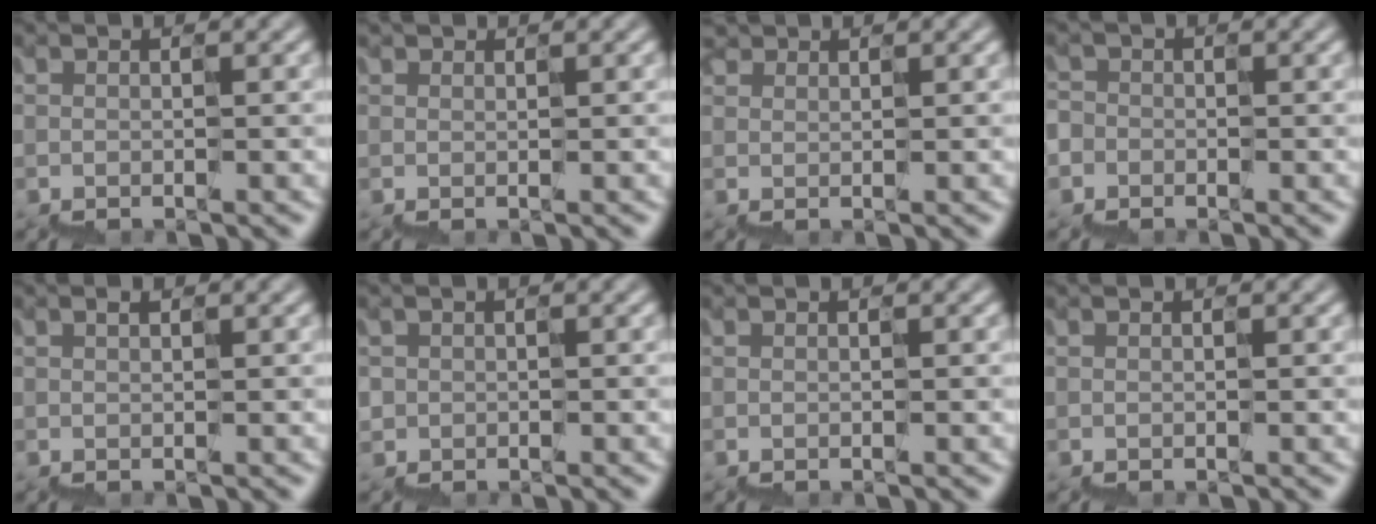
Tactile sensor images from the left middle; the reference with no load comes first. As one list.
[{"total": 0.0}, {"total": 1.2, "force": [0.3, 0.8, 0.9], "torque": [-0.011, 0.008, 0.003]}, {"total": 1.8, "force": [-1.2, 1.2, -0.3], "torque": [0.013, 0.008, -0.028]}, {"total": 0.5, "force": [0.4, 0.0, 0.3], "torque": [-0.003, 0.002, 0.005]}, {"total": 1.1, "force": [-0.4, 1.0, -0.2], "torque": [0.012, 0.004, -0.006]}, {"total": 0.0}, {"total": 0.0}]